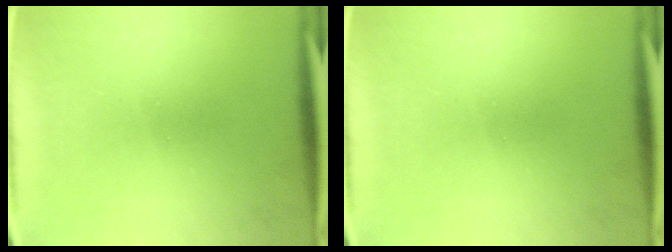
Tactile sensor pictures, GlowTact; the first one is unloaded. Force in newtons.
{"total": 0.0}